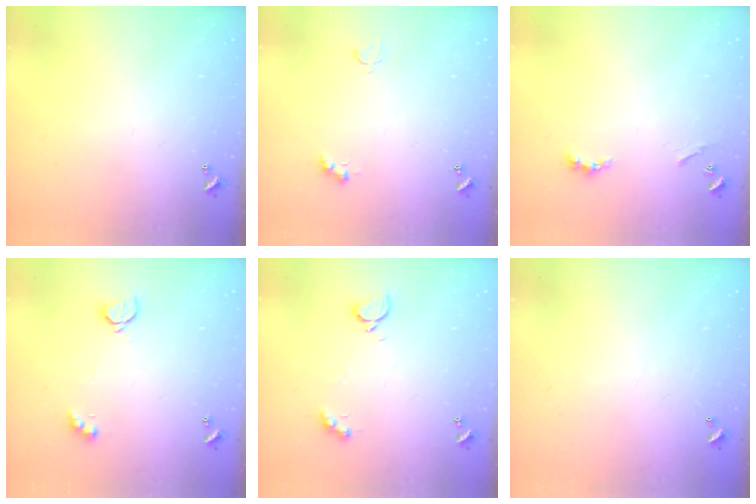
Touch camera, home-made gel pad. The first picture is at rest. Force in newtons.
{"total": 1.7, "press": 1.5, "slide": 0.6}
{"total": 1.8, "press": 1.8, "slide": 0.5}
{"total": 2.2, "press": 2.1, "slide": 0.6}
{"total": 2.6, "press": 2.5, "slide": 0.6}
{"total": 2.9, "press": 2.9, "slide": 0.1}